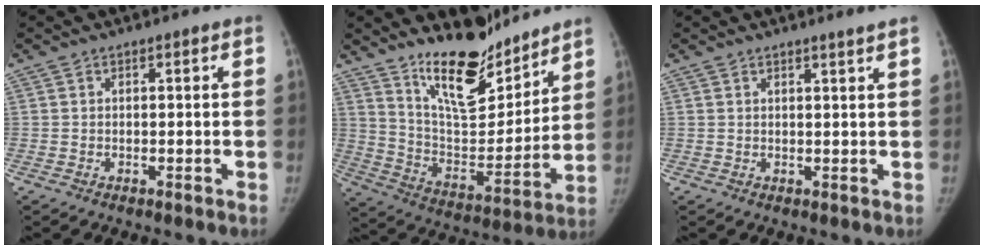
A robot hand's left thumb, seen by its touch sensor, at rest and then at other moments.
{"total": 16.7, "force": [13.5, 5.8, 7.9], "torque": [-0.081, -0.107, 0.236]}
{"total": 1.6, "force": [1.3, -0.6, 0.8], "torque": [-0.008, -0.012, 0.019]}